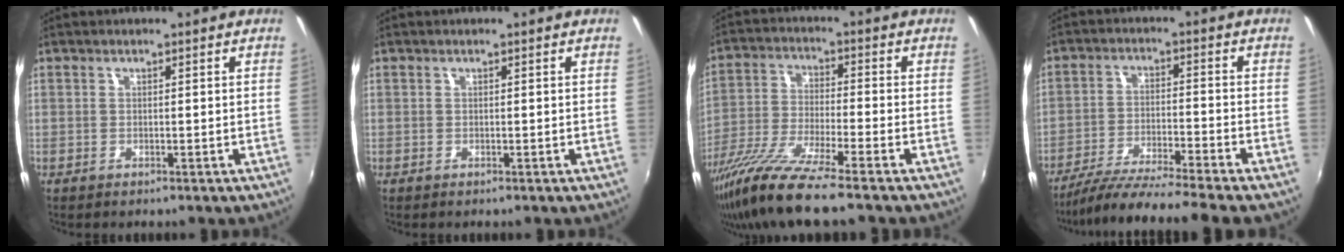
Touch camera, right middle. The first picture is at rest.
{"total": 0.0}
{"total": 13.6, "force": [-10.4, 0.0, 8.8], "torque": [-0.181, -0.038, -0.194]}
{"total": 13.6, "force": [-11.9, -2.5, 6.1], "torque": [-0.129, -0.027, -0.204]}